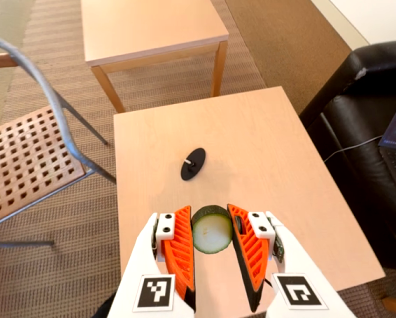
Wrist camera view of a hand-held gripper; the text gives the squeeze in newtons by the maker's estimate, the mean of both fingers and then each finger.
{"total": 12.0, "left": 12.5, "right": 11.4}